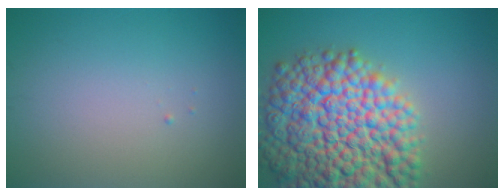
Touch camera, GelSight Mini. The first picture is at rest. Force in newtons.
{"total": 15.3, "press": 15.3, "slide": 0.5}